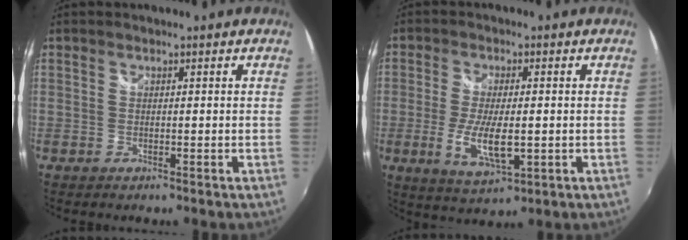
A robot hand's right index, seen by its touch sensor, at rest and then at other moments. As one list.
[{"total": 8.6, "force": [-1.9, 2.9, 7.9], "torque": [-0.158, -0.018, -0.030]}]